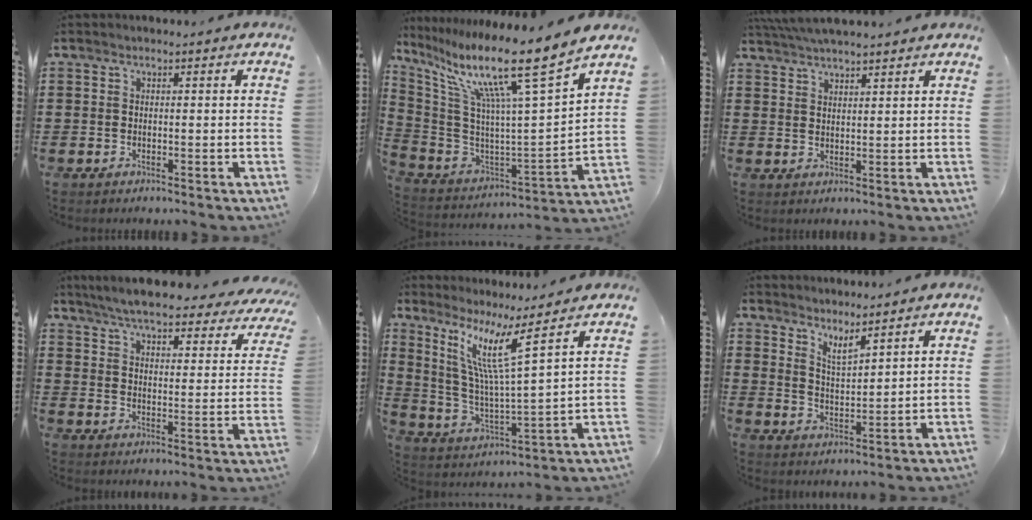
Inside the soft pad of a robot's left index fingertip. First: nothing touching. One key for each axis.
{"total": 14.5, "fx": 10.1, "fy": -0.6, "fz": 10.4, "tx": -0.218, "ty": -0.066, "tz": 0.150}
{"total": 3.8, "fx": 3.6, "fy": -0.2, "fz": 1.1, "tx": -0.031, "ty": -0.005, "tz": 0.068}
{"total": 6.2, "fx": 5.7, "fy": 0.1, "fz": 2.4, "tx": -0.072, "ty": -0.036, "tz": 0.095}
{"total": 9.9, "fx": 6.4, "fy": 0.0, "fz": 7.5, "tx": -0.165, "ty": -0.036, "tz": 0.108}
{"total": 3.7, "fx": 3.5, "fy": -0.1, "fz": 1.1, "tx": -0.029, "ty": -0.013, "tz": 0.064}